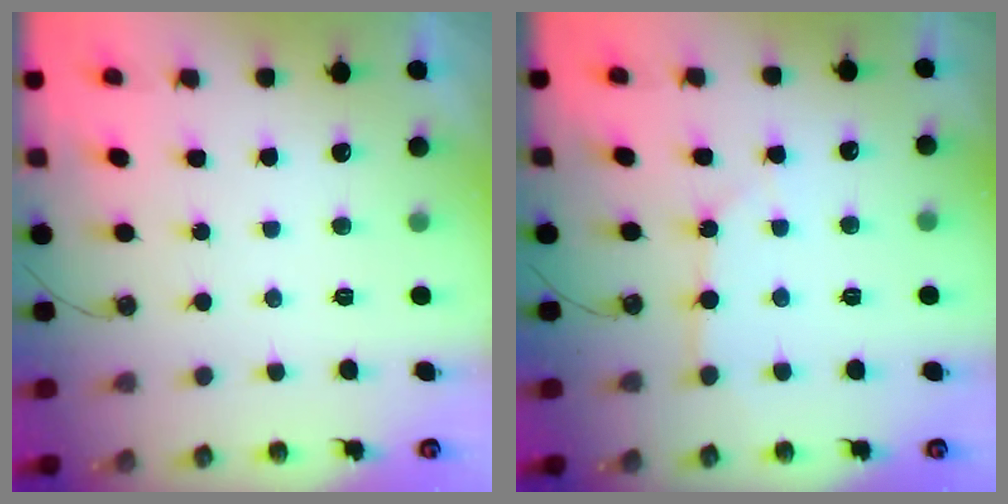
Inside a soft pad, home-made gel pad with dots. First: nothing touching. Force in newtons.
{"total": 3.5, "press": 3.5, "slide": 0.4}